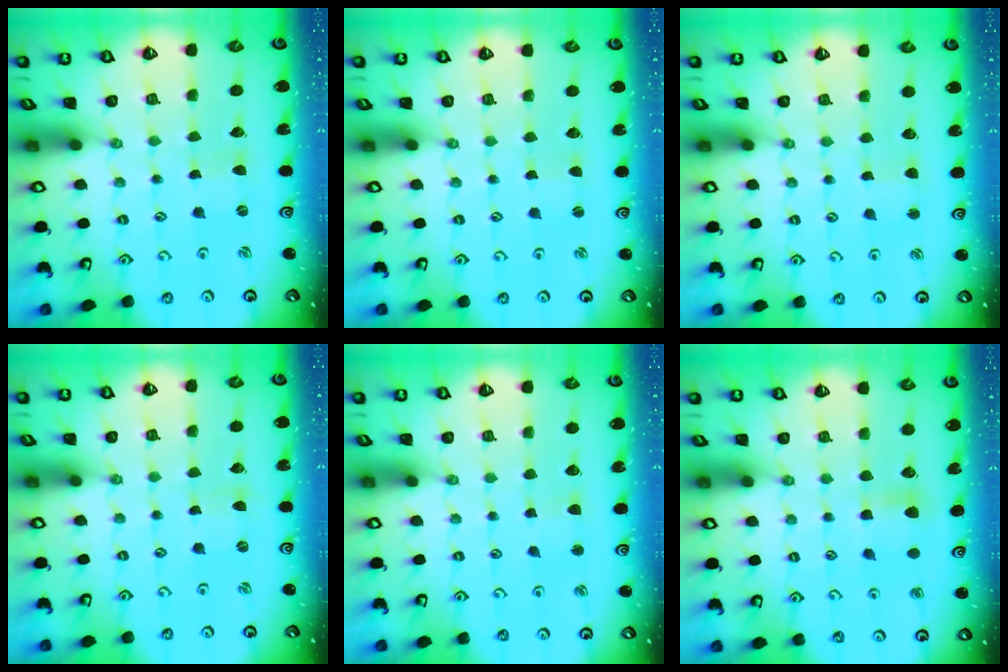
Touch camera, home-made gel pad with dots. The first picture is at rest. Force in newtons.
{"total": 1.1, "press": 1.1, "slide": 0.2}
{"total": 2.1, "press": 2.1, "slide": 0.2}
{"total": 0.0}
{"total": 2.1, "press": 2.1, "slide": 0.5}
{"total": 5.8, "press": 5.8, "slide": 0.8}